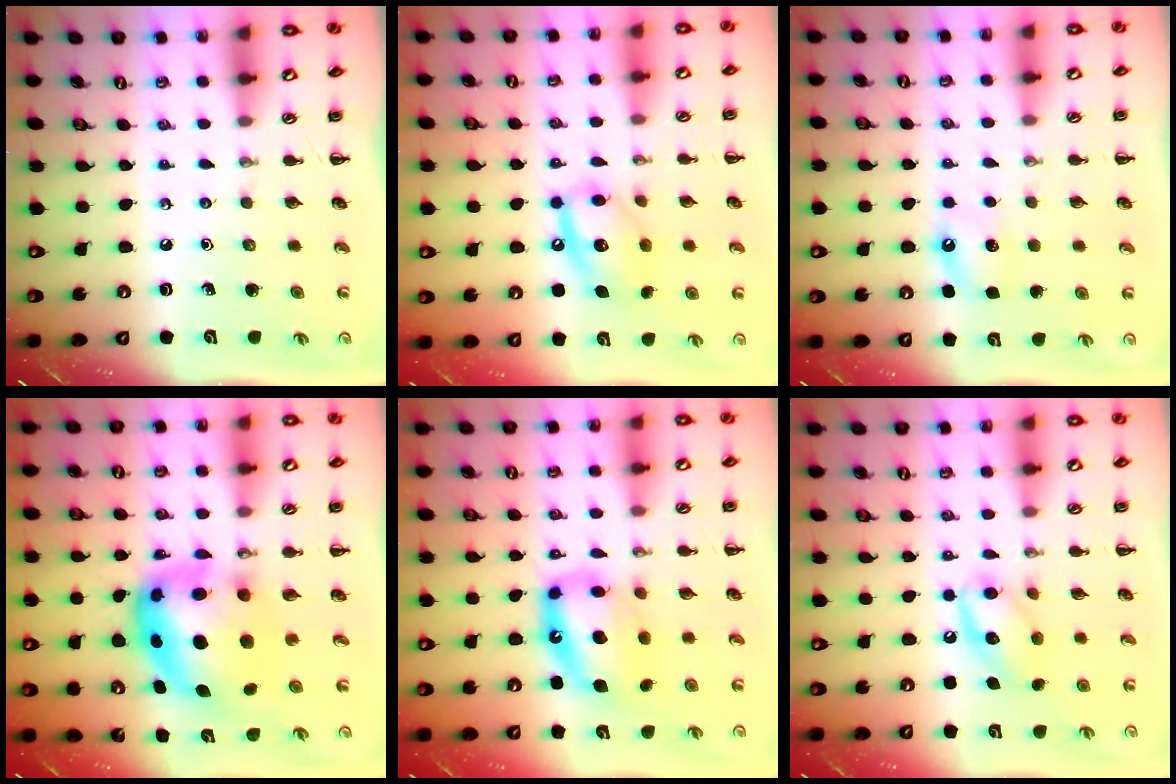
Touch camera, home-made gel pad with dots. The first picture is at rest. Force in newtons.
{"total": 13.5, "press": 13.4, "slide": 2.0}
{"total": 6.0, "press": 5.7, "slide": 1.8}
{"total": 10.7, "press": 10.4, "slide": 2.5}
{"total": 12.3, "press": 11.9, "slide": 3.1}
{"total": 12.8, "press": 12.8, "slide": 1.2}